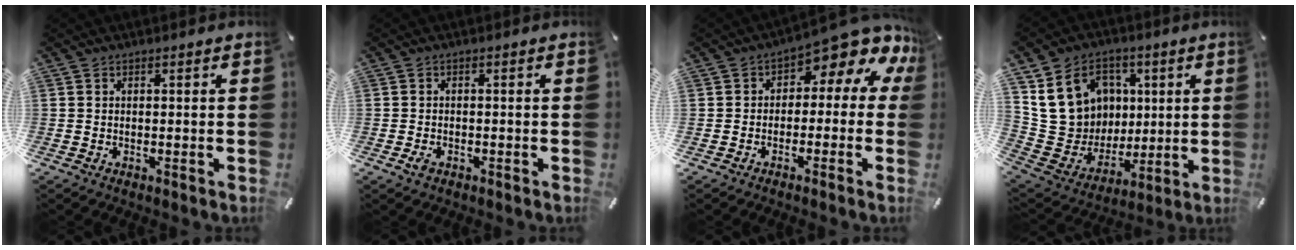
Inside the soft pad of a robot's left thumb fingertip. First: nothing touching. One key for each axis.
{"total": 1.9, "fx": -0.9, "fy": 1.2, "fz": 1.1, "tx": -0.027, "ty": 0.001, "tz": -0.020}
{"total": 7.9, "fx": 4.4, "fy": 3.6, "fz": 5.5, "tx": -0.075, "ty": -0.048, "tz": 0.075}
{"total": 18.1, "fx": 6.1, "fy": 15.8, "fz": 6.4, "tx": -0.119, "ty": -0.022, "tz": 0.143}